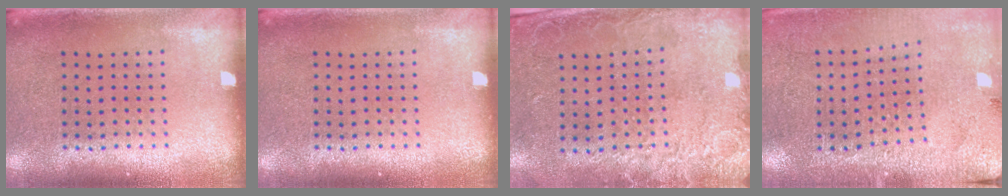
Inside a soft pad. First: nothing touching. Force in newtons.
{"total": 0.0}
{"total": 2.6, "press": 2.0, "slide": 1.7}
{"total": 2.8, "press": 2.8, "slide": 0.3}